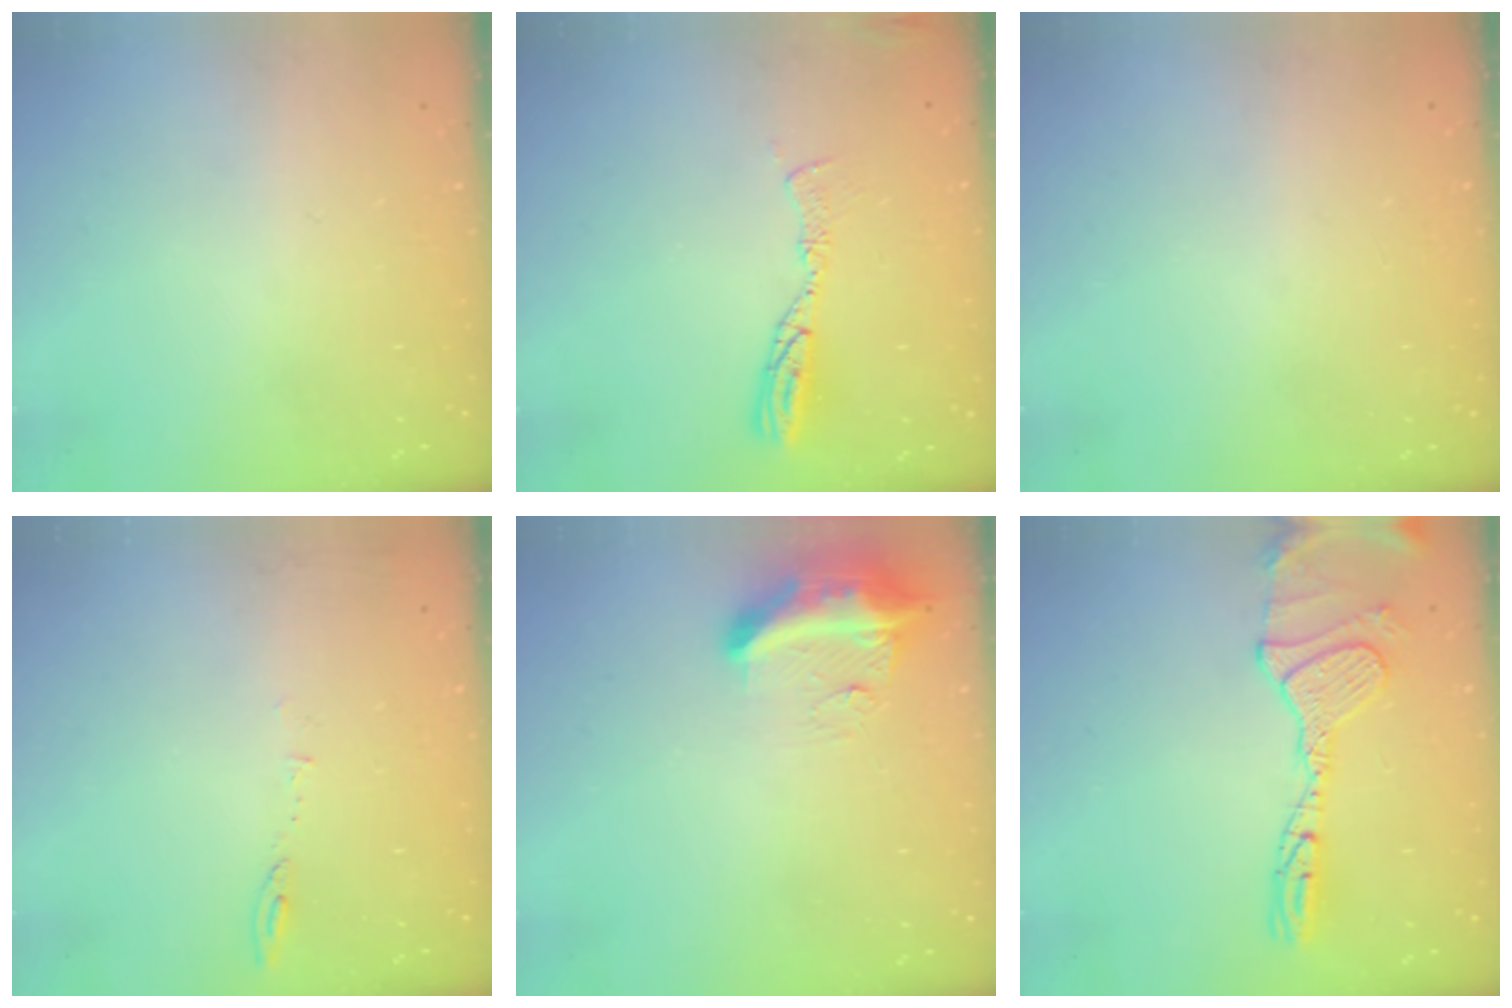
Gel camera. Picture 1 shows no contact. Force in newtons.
{"total": 9.1, "press": 9.1, "slide": 0.8}
{"total": 0.0}
{"total": 5.7, "press": 5.7, "slide": 0.7}
{"total": 10.7, "press": 10.7, "slide": 1.1}
{"total": 14.9, "press": 14.7, "slide": 1.9}